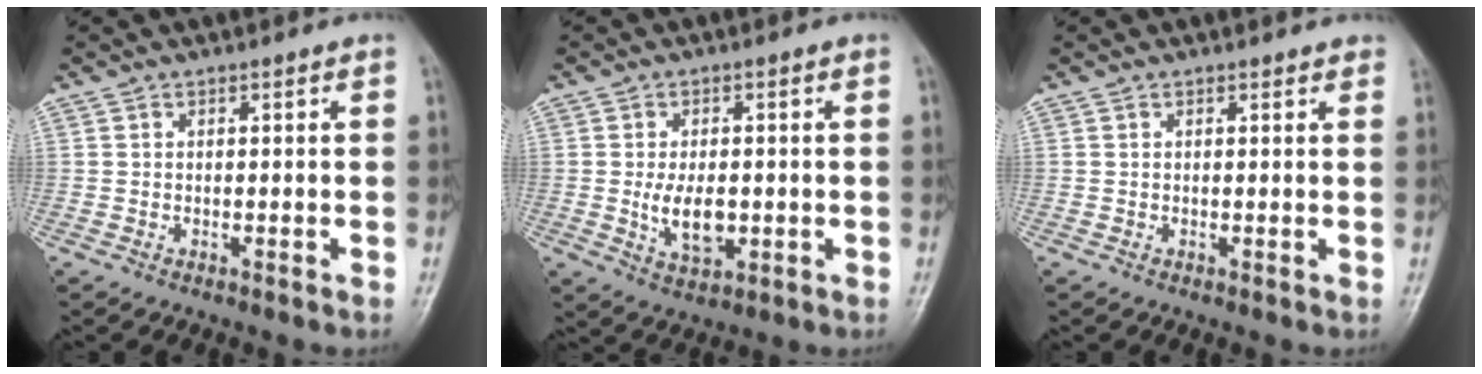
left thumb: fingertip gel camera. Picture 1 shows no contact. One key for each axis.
{"total": 6.8, "fx": -0.8, "fy": 3.9, "fz": 5.5, "tx": -0.090, "ty": -0.006, "tz": -0.008}
{"total": 1.4, "fx": 1.1, "fy": 0.5, "fz": 0.7, "tx": -0.002, "ty": 0.003, "tz": 0.008}